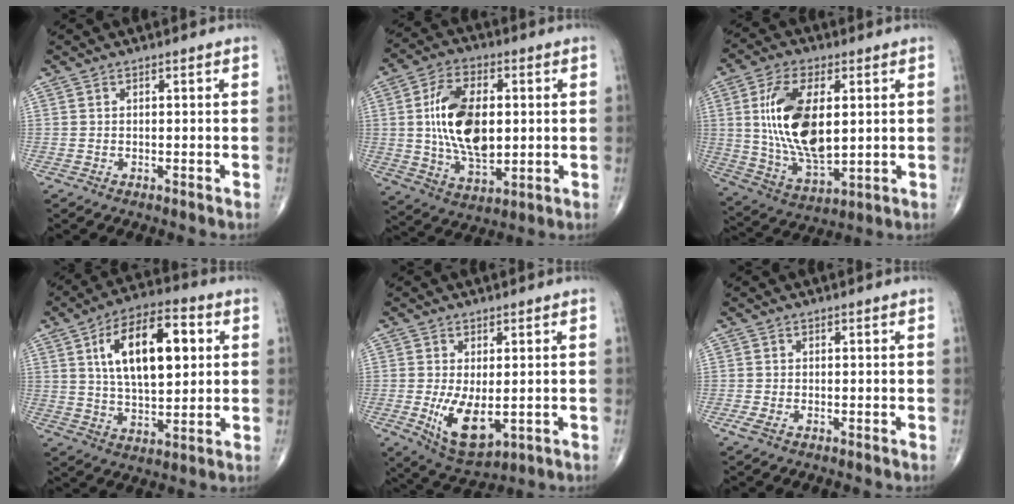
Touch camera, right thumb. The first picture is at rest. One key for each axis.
{"total": 16.6, "fx": 1.4, "fy": 9.2, "fz": 13.7, "tx": -0.235, "ty": -0.006, "tz": 0.030}
{"total": 17.5, "fx": 3.5, "fy": 7.8, "fz": 15.3, "tx": -0.302, "ty": -0.022, "tz": 0.080}
{"total": 17.5, "fx": 4.5, "fy": 8.3, "fz": 14.7, "tx": -0.225, "ty": 0.002, "tz": 0.075}
{"total": 9.1, "fx": -1.3, "fy": 4.4, "fz": 7.8, "tx": -0.132, "ty": -0.025, "tz": -0.006}
{"total": 1.3, "fx": -0.6, "fy": 0.4, "fz": 1.0, "tx": -0.029, "ty": -0.003, "tz": -0.013}